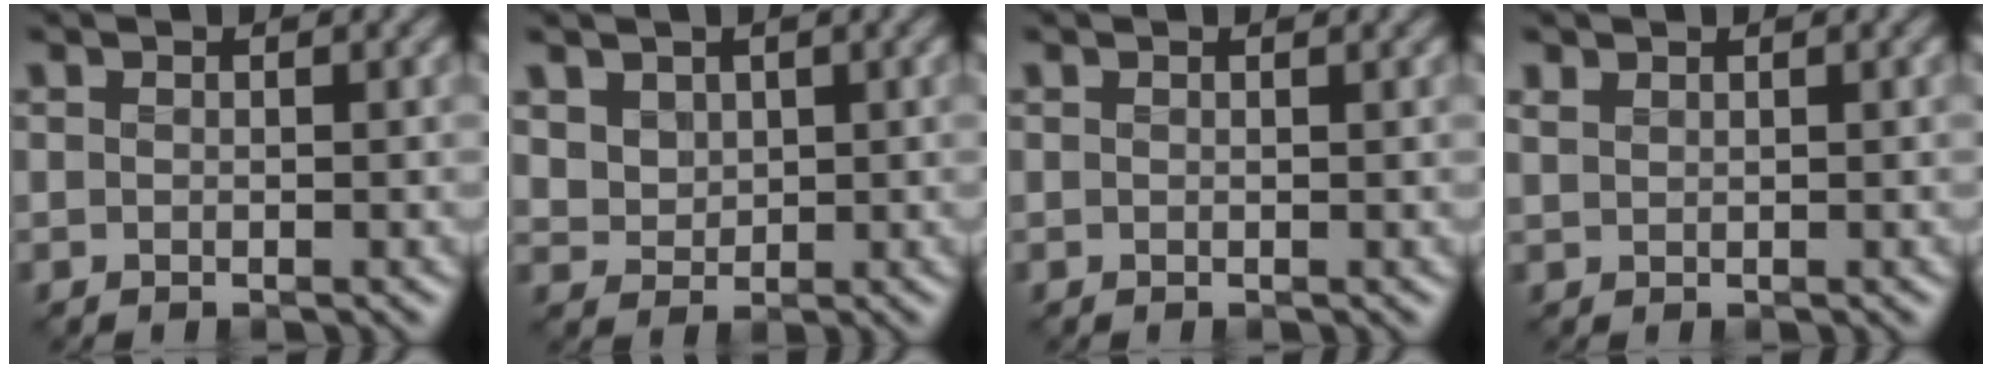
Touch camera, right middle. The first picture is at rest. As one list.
[{"total": 3.4, "force": [1.6, 2.6, 1.6], "torque": [-0.059, 0.000, 0.044]}, {"total": 0.6, "force": [0.5, 0.1, 0.2], "torque": [-0.006, -0.004, 0.008]}, {"total": 0.8, "force": [0.6, 0.4, 0.2], "torque": [-0.012, 0.000, 0.016]}]